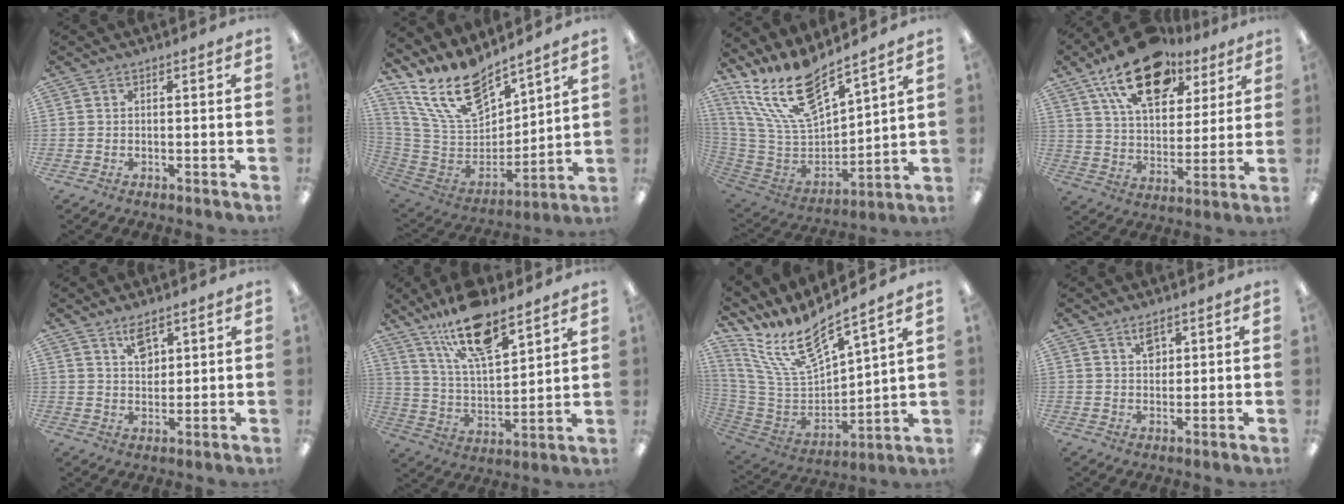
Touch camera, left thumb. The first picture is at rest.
{"total": 19.1, "force": [14.1, 8.9, 9.2], "torque": [-0.188, -0.081, 0.260]}
{"total": 20.3, "force": [15.4, 7.4, 11.1], "torque": [-0.240, -0.103, 0.278]}
{"total": 19.4, "force": [12.4, 10.5, 10.7], "torque": [-0.179, -0.056, 0.217]}
{"total": 5.5, "force": [3.8, 3.0, 2.7], "torque": [-0.031, -0.017, 0.064]}
{"total": 17.0, "force": [12.2, 5.6, 10.4], "torque": [-0.180, -0.061, 0.208]}
{"total": 16.5, "force": [12.4, 5.4, 9.4], "torque": [-0.201, -0.089, 0.220]}
{"total": 3.8, "force": [2.5, 2.2, 1.9], "torque": [-0.018, -0.008, 0.041]}